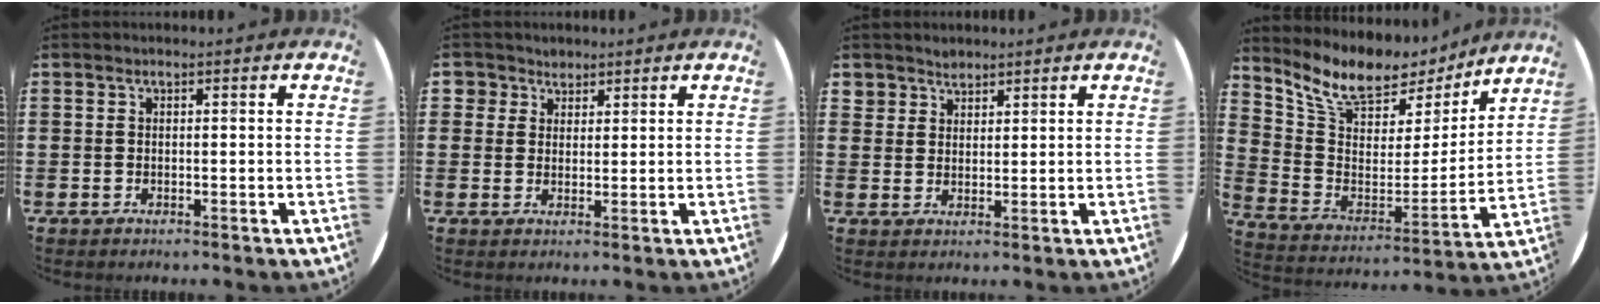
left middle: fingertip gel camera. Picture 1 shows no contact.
{"total": 2.8, "force": [2.1, 1.8, 0.0], "torque": [0.001, 0.006, 0.039]}
{"total": 2.4, "force": [2.1, 1.2, -0.1], "torque": [0.000, 0.006, 0.042]}
{"total": 10.2, "force": [8.2, 4.8, 3.8], "torque": [-0.114, -0.052, 0.146]}